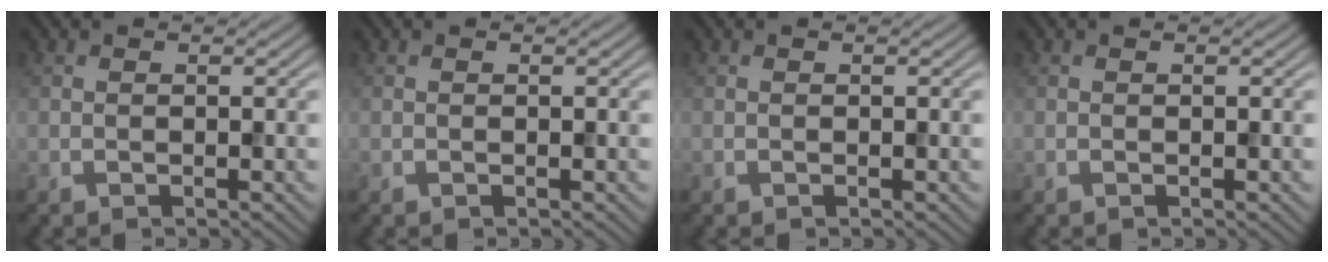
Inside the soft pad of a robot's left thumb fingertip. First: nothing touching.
{"total": 0.0}
{"total": 0.0}
{"total": 0.0}